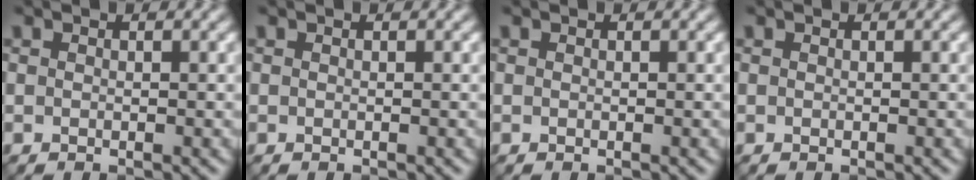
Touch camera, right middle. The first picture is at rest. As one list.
[{"total": 0.0}, {"total": 0.0}, {"total": 0.0}]